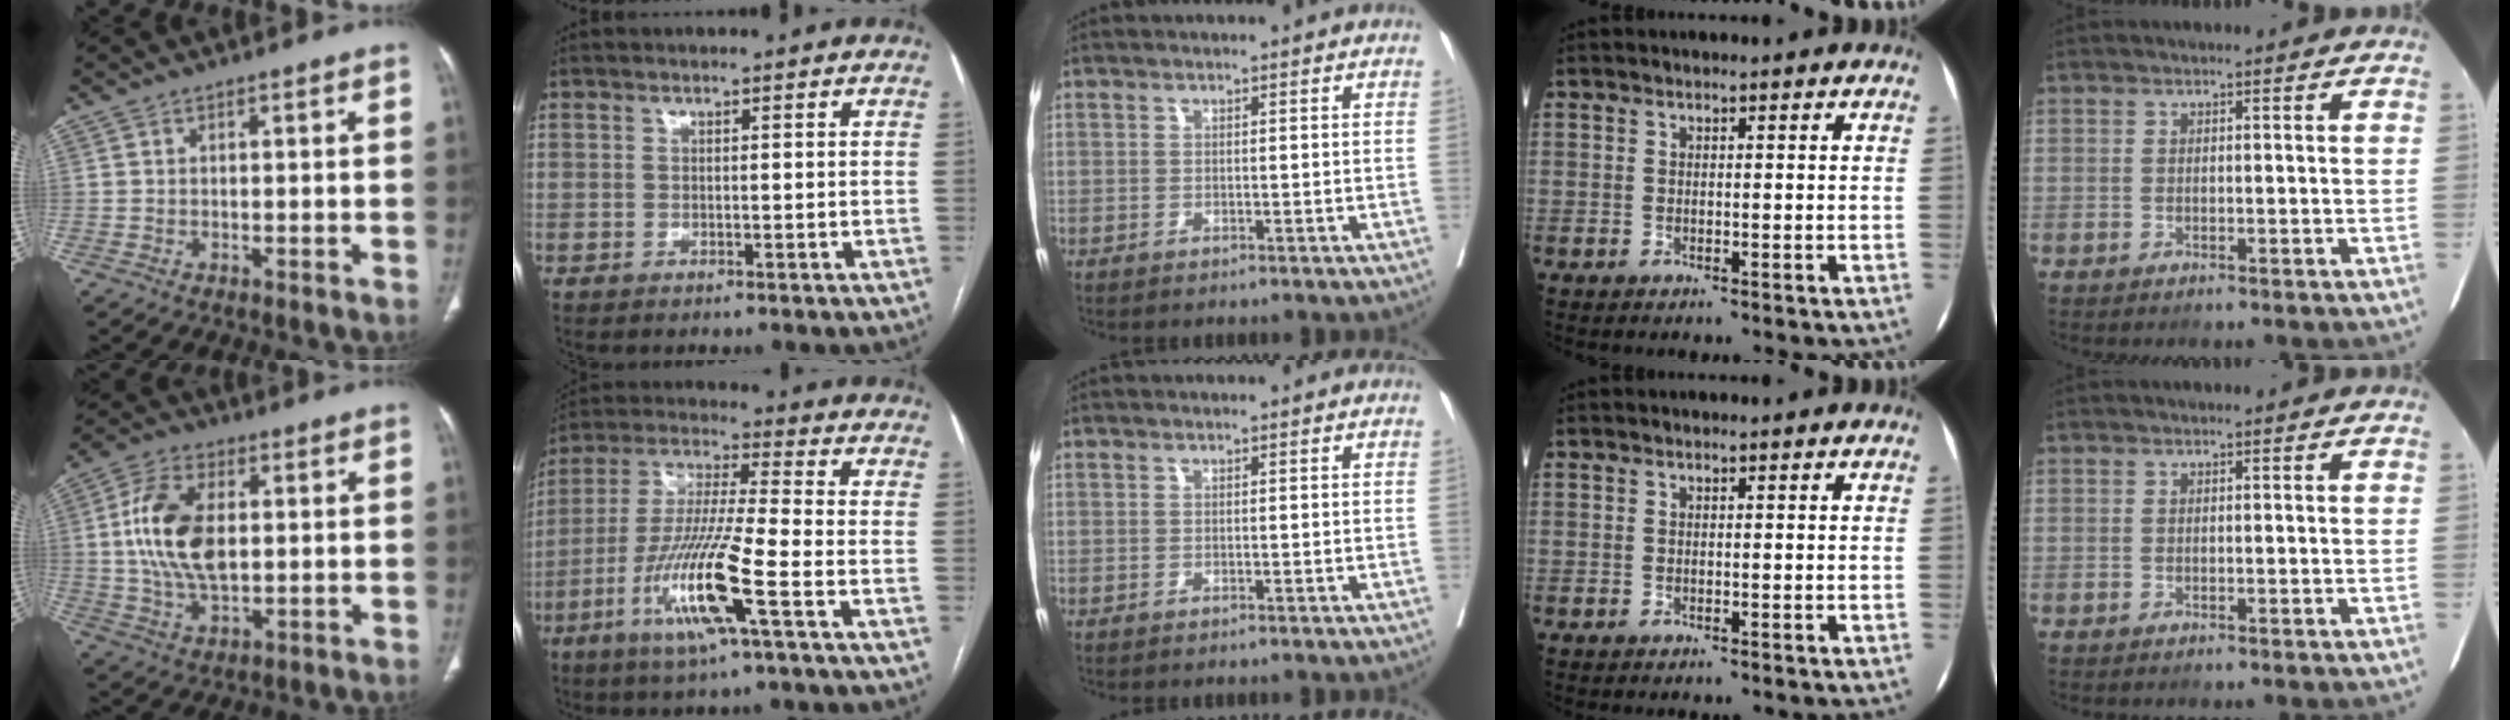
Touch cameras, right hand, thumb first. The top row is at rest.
{"thumb": {"total": 13.8, "force": [1.4, 7.9, 11.3], "torque": [-0.216, 0.005, 0.026]}, "index": {"total": 14.5, "force": [-5.8, 0.0, 13.3], "torque": [-0.272, -0.015, -0.113]}}